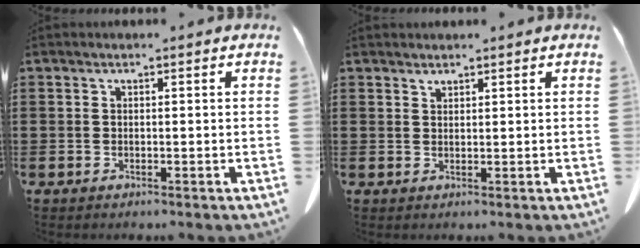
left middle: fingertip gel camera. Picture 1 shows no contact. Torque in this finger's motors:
{"motor_torque": [0.14, 0.09, 0.02, 0.00]}